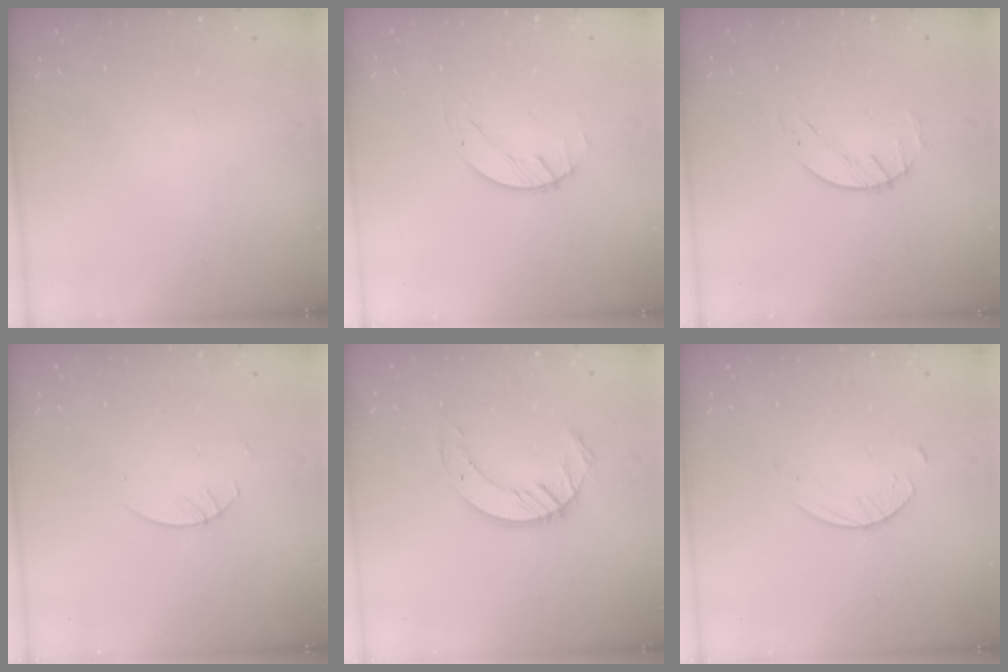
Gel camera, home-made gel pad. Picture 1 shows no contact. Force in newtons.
{"total": 0.8, "press": 0.8, "slide": 0.2}
{"total": 1.6, "press": 1.6, "slide": 0.3}
{"total": 2.7, "press": 2.7, "slide": 0.2}
{"total": 8.8, "press": 8.8, "slide": 0.9}
{"total": 4.3, "press": 4.3, "slide": 0.5}